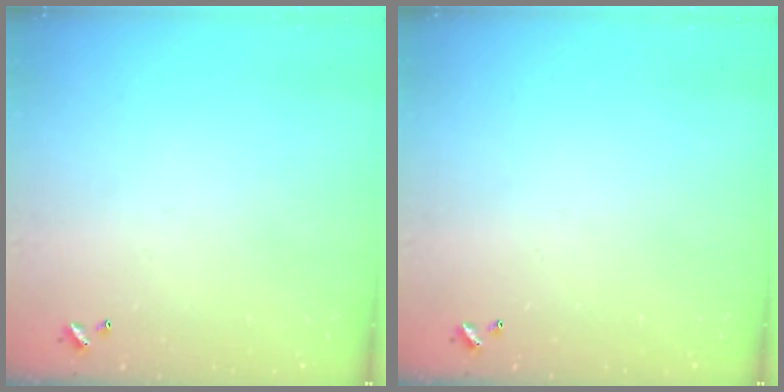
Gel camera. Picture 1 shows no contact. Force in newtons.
{"total": 0.0}